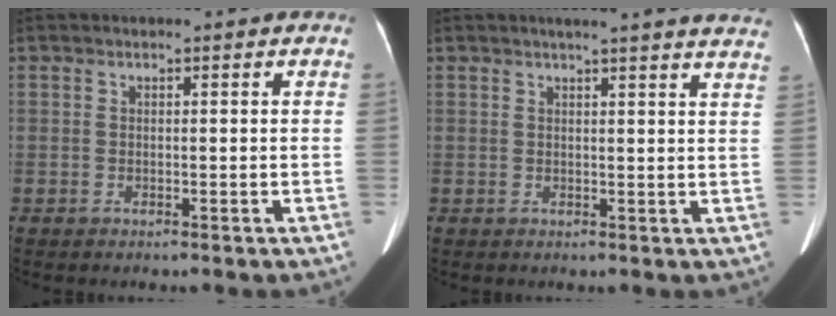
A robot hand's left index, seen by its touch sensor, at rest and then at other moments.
{"total": 15.5, "force": [14.1, 0.4, 6.3], "torque": [-0.077, -0.018, 0.153]}